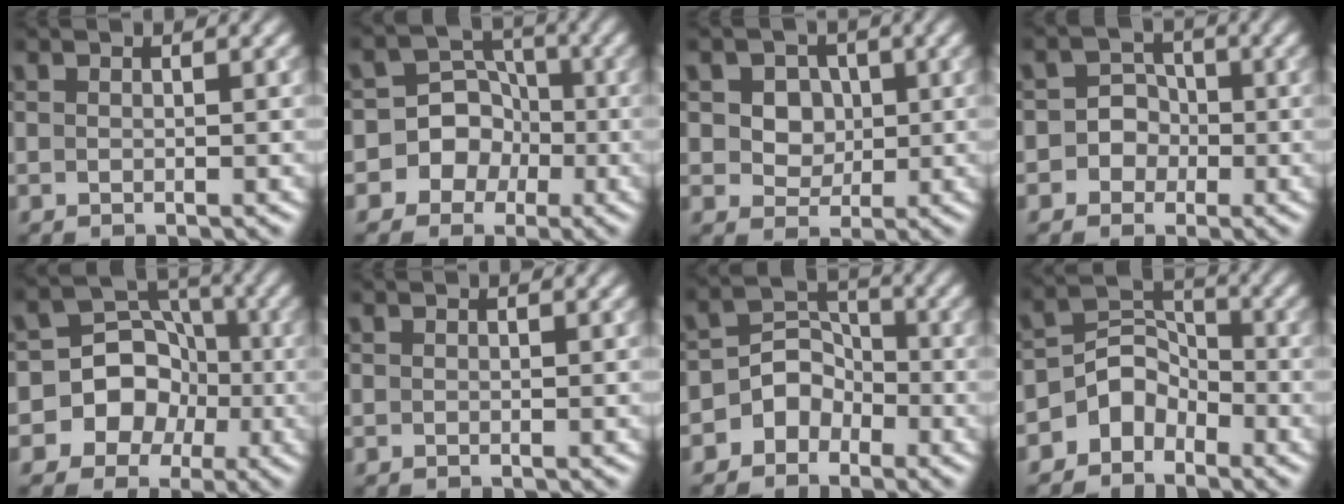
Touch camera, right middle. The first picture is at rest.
{"total": 8.4, "force": [-3.1, 7.7, 1.4], "torque": [-0.004, 0.015, -0.078]}
{"total": 5.0, "force": [1.5, 4.1, 2.5], "torque": [-0.036, 0.012, 0.018]}
{"total": 3.8, "force": [-0.9, 3.6, 0.7], "torque": [0.023, 0.020, -0.038]}
{"total": 9.7, "force": [-3.5, 8.7, 2.5], "torque": [-0.028, 0.013, -0.081]}
{"total": 0.0}
{"total": 3.7, "force": [-2.0, 3.0, 0.9], "torque": [0.021, 0.017, -0.055]}
{"total": 3.5, "force": [-2.4, 2.4, 0.9], "torque": [-0.008, 0.010, -0.049]}